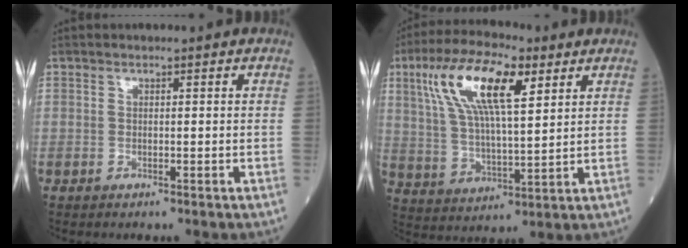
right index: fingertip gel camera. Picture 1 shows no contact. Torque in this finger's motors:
{"motor_torque": [1.53, 0.61, 0.80, 0.21]}